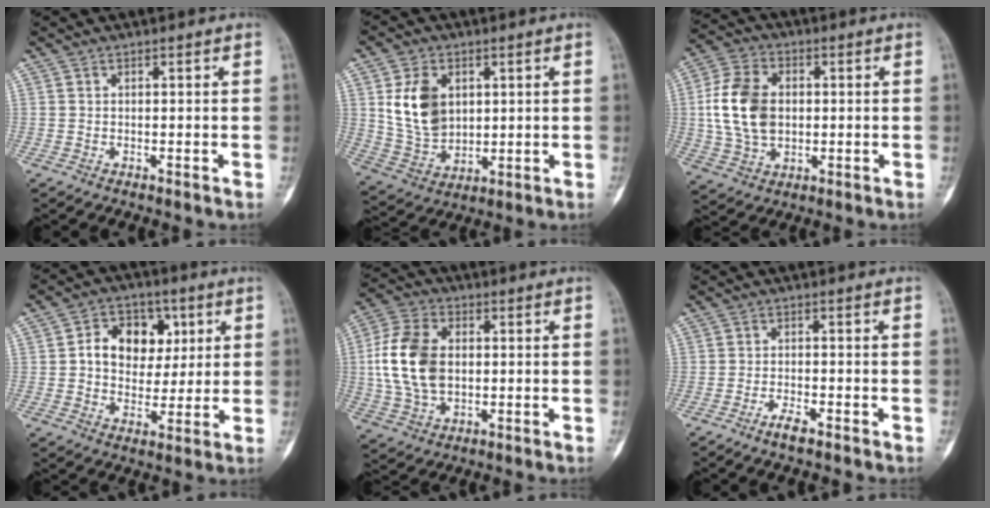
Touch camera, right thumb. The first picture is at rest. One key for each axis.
{"total": 11.7, "fx": 2.9, "fy": 8.4, "fz": 7.6, "tx": -0.119, "ty": -0.016, "tz": 0.067}
{"total": 13.7, "fx": 0.5, "fy": 9.7, "fz": 9.7, "tx": -0.177, "ty": 0.009, "tz": 0.011}
{"total": 12.0, "fx": 2.7, "fy": 9.2, "fz": 7.2, "tx": -0.060, "ty": 0.005, "tz": 0.043}
{"total": 14.6, "fx": 0.5, "fy": 9.9, "fz": 10.8, "tx": -0.207, "ty": 0.011, "tz": 0.010}
{"total": 2.9, "fx": -2.1, "fy": 0.8, "fz": 1.9, "tx": -0.038, "ty": 0.010, "tz": -0.041}